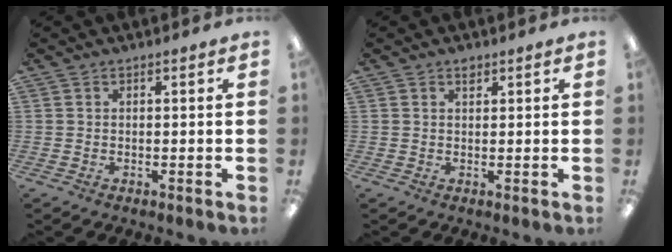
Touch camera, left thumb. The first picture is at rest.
{"total": 1.5, "force": [1.1, 0.8, 0.7], "torque": [-0.007, -0.002, 0.018]}